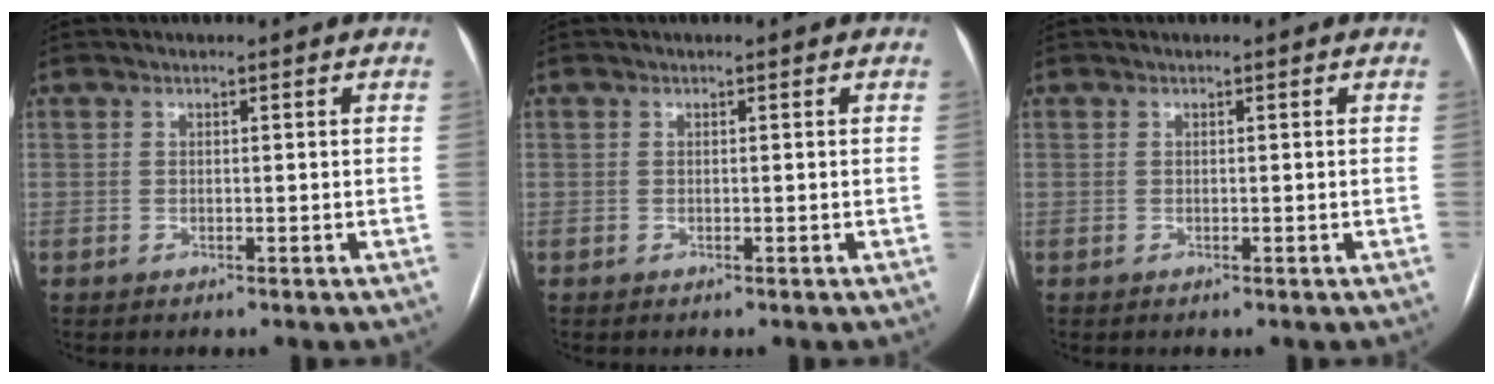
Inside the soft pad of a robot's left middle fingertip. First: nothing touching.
{"total": 0.0}
{"total": 0.0}